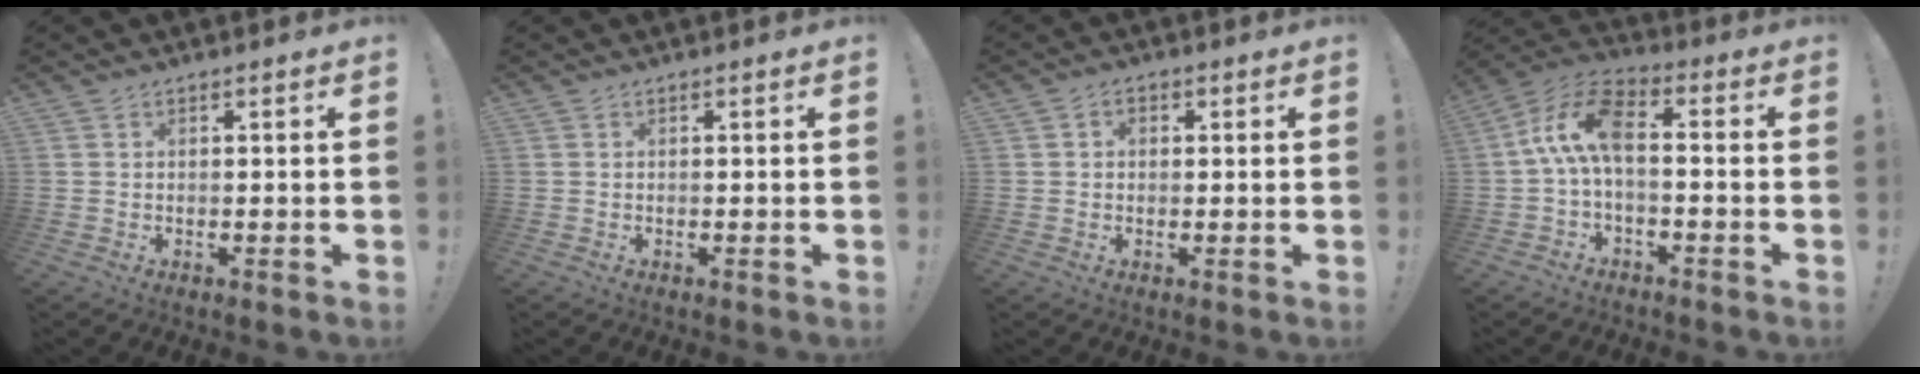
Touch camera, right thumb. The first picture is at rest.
{"total": 0.0}
{"total": 1.8, "force": [0.2, 1.5, 1.0], "torque": [-0.010, 0.004, 0.001]}
{"total": 11.0, "force": [0.0, 5.2, 9.7], "torque": [-0.188, 0.012, 0.001]}